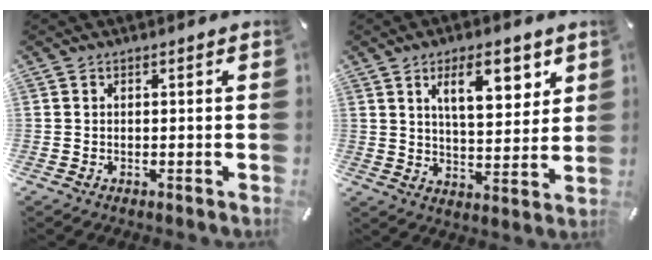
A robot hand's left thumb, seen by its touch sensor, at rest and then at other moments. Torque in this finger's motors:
{"motor_torque": [2.03, 1.96, 1.53, -0.85, 0.33]}